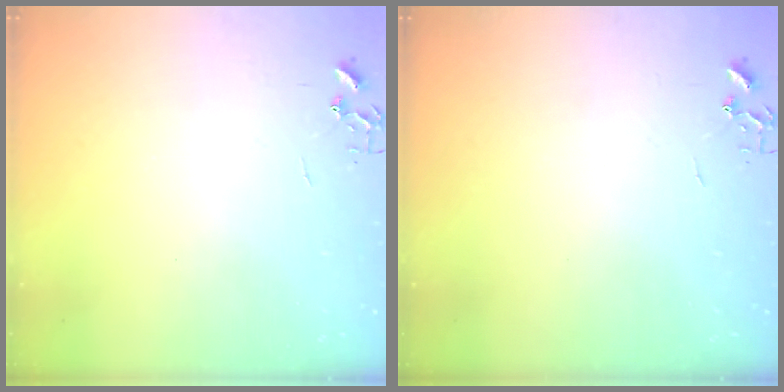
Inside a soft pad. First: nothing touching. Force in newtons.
{"total": 0.0}